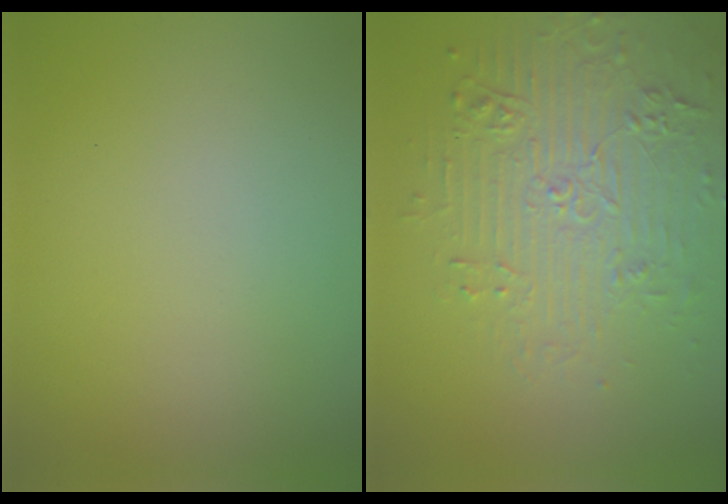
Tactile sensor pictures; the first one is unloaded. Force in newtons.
{"total": 4.8, "press": 4.2, "slide": 2.4}